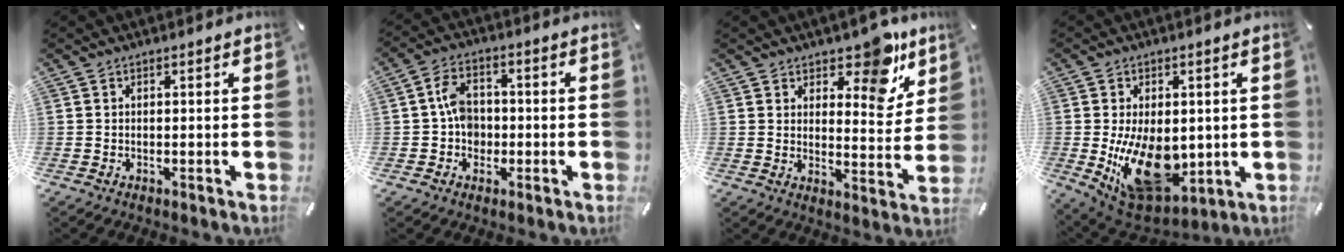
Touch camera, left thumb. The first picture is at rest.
{"total": 6.4, "force": [-0.5, 5.2, 3.8], "torque": [-0.071, 0.012, -0.009]}
{"total": 11.8, "force": [8.5, 5.8, 5.9], "torque": [-0.050, -0.075, 0.143]}
{"total": 18.1, "force": [-2.3, 12.0, 13.4], "torque": [-0.222, -0.017, -0.027]}